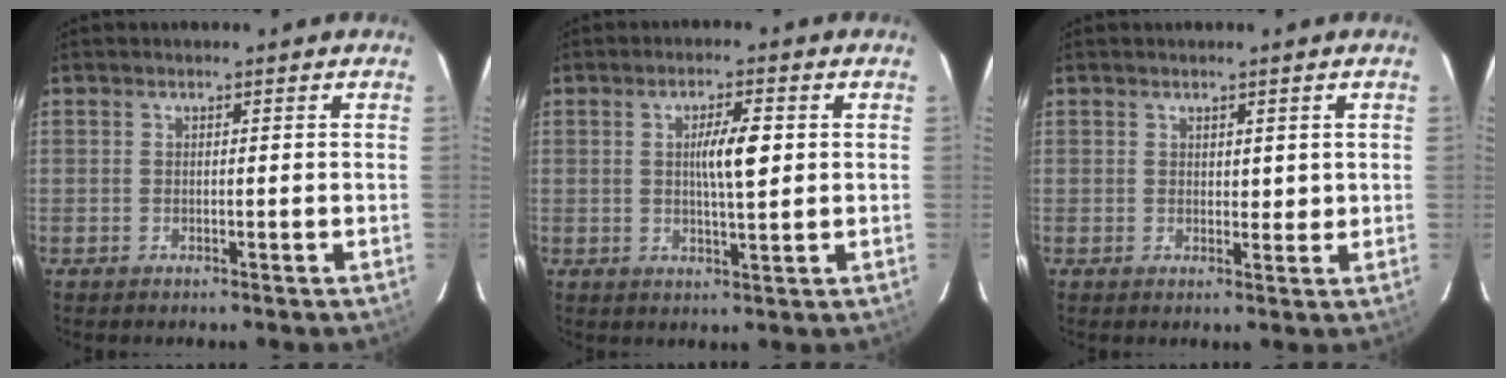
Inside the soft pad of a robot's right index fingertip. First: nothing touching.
{"total": 5.5, "force": [0.9, 0.7, 5.4], "torque": [-0.091, 0.004, 0.015]}
{"total": 2.0, "force": [0.8, 1.1, 1.4], "torque": [-0.016, -0.002, 0.013]}